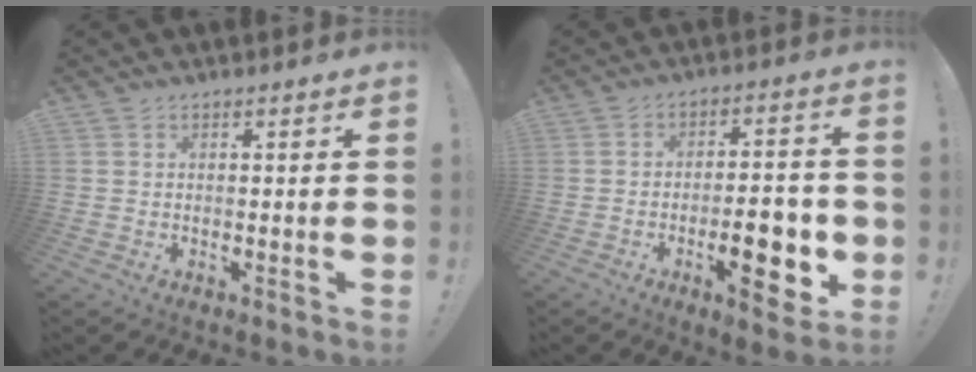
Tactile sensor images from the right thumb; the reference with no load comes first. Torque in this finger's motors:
{"motor_torque": [1.76, 1.98, 1.14, -1.00, 0.37]}